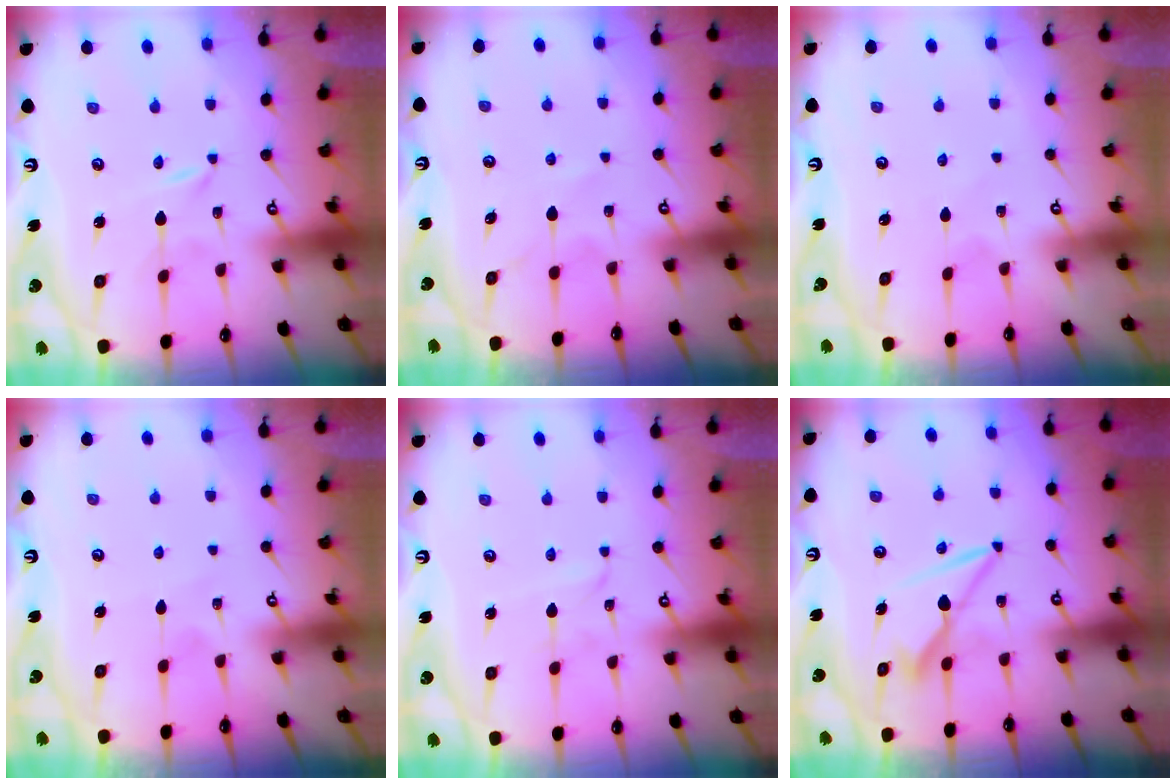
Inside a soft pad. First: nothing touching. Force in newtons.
{"total": 7.0, "press": 6.9, "slide": 0.6}
{"total": 2.2, "press": 2.2, "slide": 0.3}
{"total": 5.3, "press": 5.2, "slide": 0.3}
{"total": 1.8, "press": 1.7, "slide": 0.2}
{"total": 8.6, "press": 8.5, "slide": 1.1}